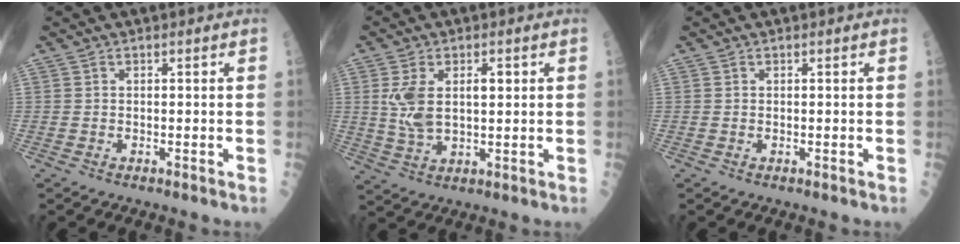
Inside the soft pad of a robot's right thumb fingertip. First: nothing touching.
{"total": 8.5, "force": [1.7, 4.6, 7.0], "torque": [-0.131, 0.000, 0.040]}
{"total": 0.0}